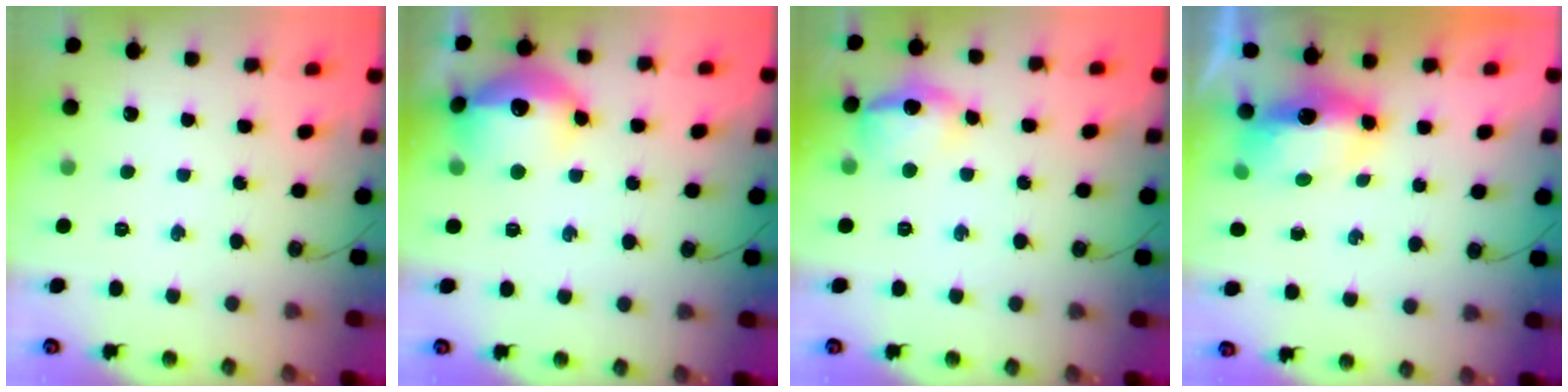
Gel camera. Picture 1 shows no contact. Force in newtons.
{"total": 16.0, "press": 16.0, "slide": 1.3}
{"total": 13.1, "press": 13.1, "slide": 0.9}
{"total": 8.2, "press": 8.1, "slide": 0.9}